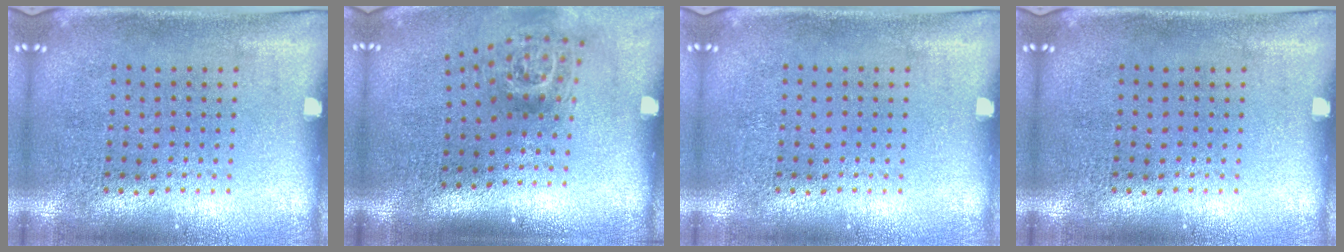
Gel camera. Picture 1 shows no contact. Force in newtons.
{"total": 1.8, "press": 1.2, "slide": 1.3}
{"total": 0.0}
{"total": 0.0}